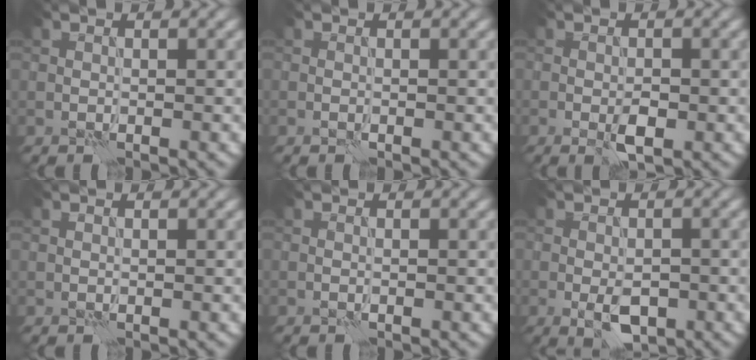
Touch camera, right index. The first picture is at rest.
{"total": 0.0}
{"total": 1.8, "force": [-0.6, 0.7, 1.6], "torque": [-0.025, 0.002, -0.011]}
{"total": 0.0}
{"total": 0.0}
{"total": 3.2, "force": [-1.2, 1.6, 2.5], "torque": [-0.041, -0.003, -0.018]}